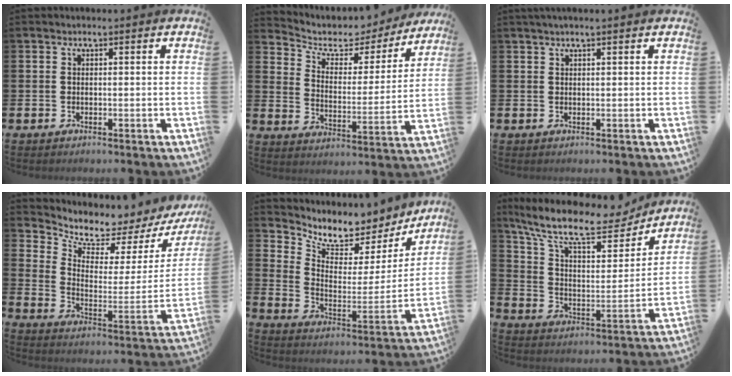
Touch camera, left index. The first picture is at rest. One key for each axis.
{"total": 5.6, "fx": 4.9, "fy": 2.7, "fz": 1.0, "tx": -0.047, "ty": -0.038, "tz": 0.078}
{"total": 0.9, "fx": 0.8, "fy": -0.1, "fz": 0.3, "tx": -0.006, "ty": 0.000, "tz": 0.016}
{"total": 5.4, "fx": 5.0, "fy": 1.9, "fz": 0.1, "tx": -0.037, "ty": -0.054, "tz": 0.081}
{"total": 6.8, "fx": 6.0, "fy": 3.1, "fz": 1.2, "tx": -0.052, "ty": -0.048, "tz": 0.098}
{"total": 12.8, "fx": 11.1, "fy": 3.4, "fz": 5.5, "tx": -0.135, "ty": -0.068, "tz": 0.189}